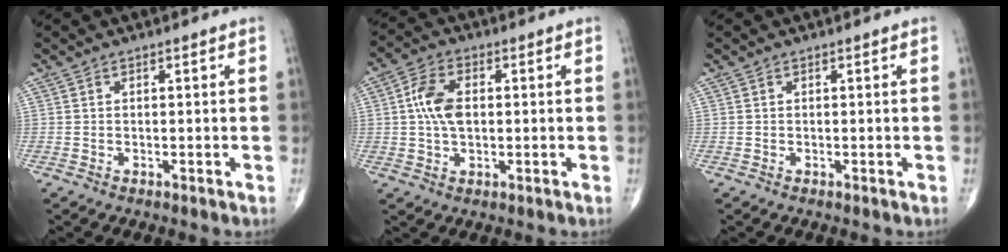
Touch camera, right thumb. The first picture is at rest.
{"total": 7.3, "force": [0.7, 4.3, 5.9], "torque": [-0.113, 0.009, 0.008]}
{"total": 0.0}